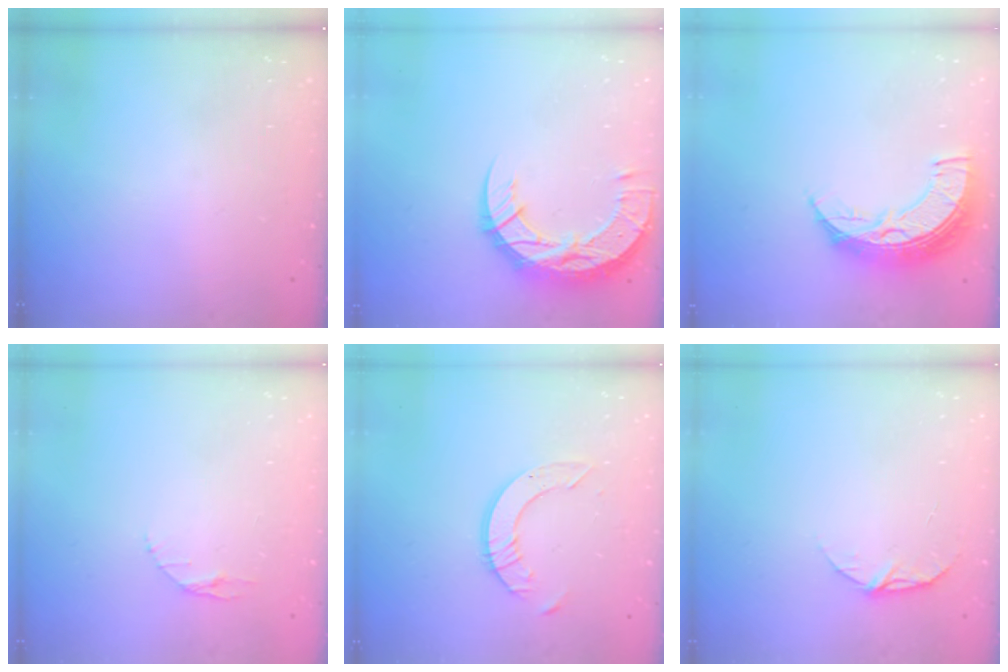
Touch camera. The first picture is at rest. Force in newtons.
{"total": 15.7, "press": 15.6, "slide": 1.2}
{"total": 12.2, "press": 12.2, "slide": 0.9}
{"total": 2.9, "press": 2.9, "slide": 0.4}
{"total": 6.9, "press": 6.8, "slide": 0.7}
{"total": 6.6, "press": 6.5, "slide": 0.6}